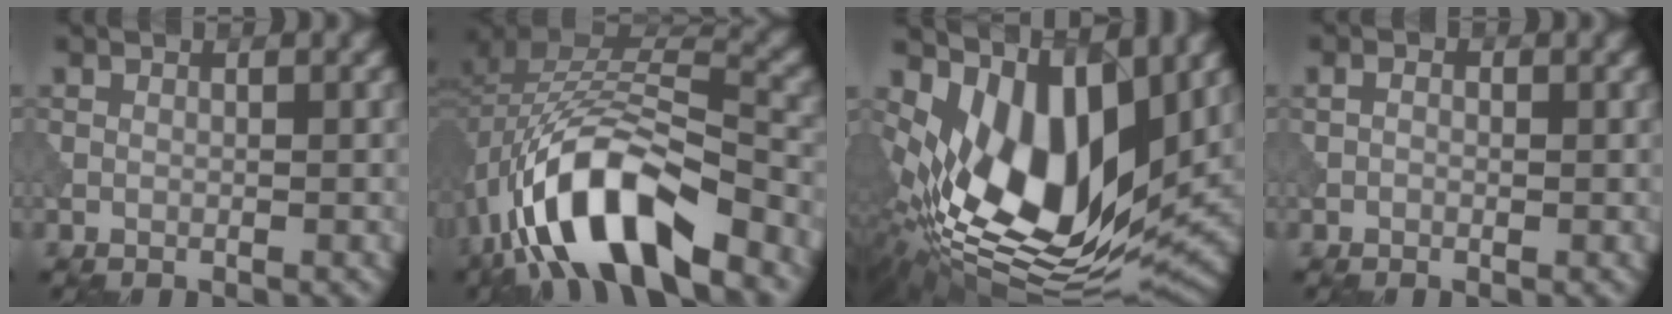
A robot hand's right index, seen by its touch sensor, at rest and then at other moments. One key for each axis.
{"total": 12.8, "fx": -6.6, "fy": 5.2, "fz": 9.6, "tx": -0.177, "ty": 0.008, "tz": -0.125}
{"total": 14.3, "fx": 3.1, "fy": 7.5, "fz": 11.7, "tx": -0.210, "ty": -0.008, "tz": 0.051}
{"total": 1.2, "fx": 0.2, "fy": 0.8, "fz": 0.9, "tx": -0.012, "ty": -0.003, "tz": -0.003}